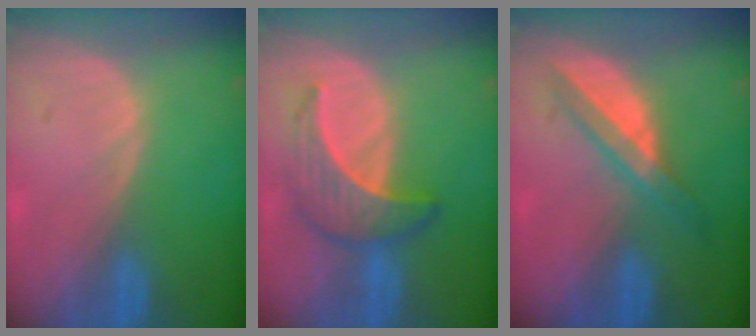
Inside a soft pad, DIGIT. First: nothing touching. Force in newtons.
{"total": 6.4, "press": 6.3, "slide": 1.1}
{"total": 6.0, "press": 5.3, "slide": 2.8}